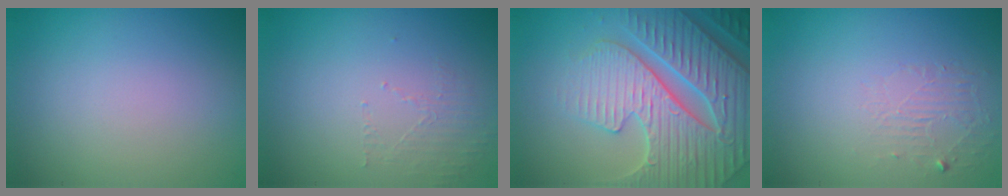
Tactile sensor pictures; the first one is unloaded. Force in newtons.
{"total": 1.4, "press": 0.4, "slide": 1.4}
{"total": 7.6, "press": 7.4, "slide": 1.7}
{"total": 1.4, "press": 0.1, "slide": 1.4}